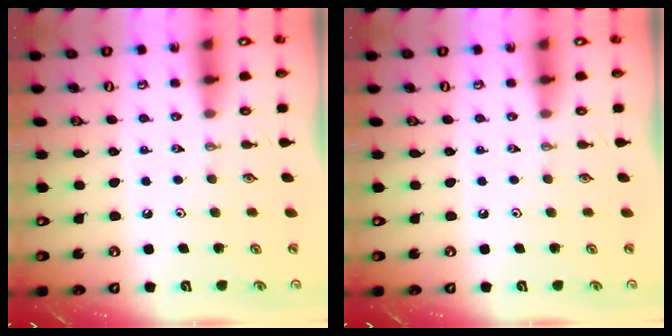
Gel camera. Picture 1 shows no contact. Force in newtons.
{"total": 0.0}